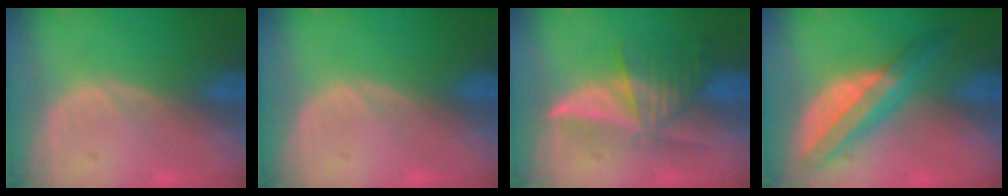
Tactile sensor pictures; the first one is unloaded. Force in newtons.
{"total": 0.0}
{"total": 6.1, "press": 6.0, "slide": 1.2}
{"total": 7.7, "press": 6.5, "slide": 4.1}